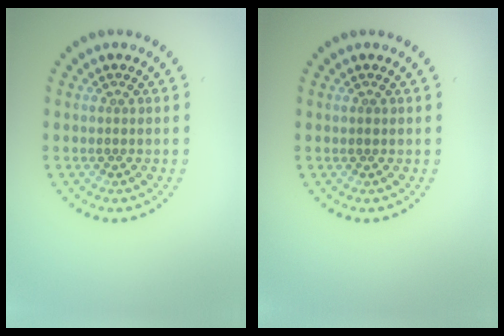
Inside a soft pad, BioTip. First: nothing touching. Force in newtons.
{"total": 0.7, "press": 0.7, "slide": 0.2}